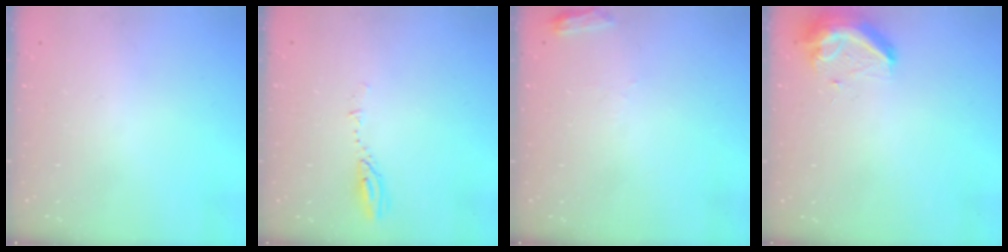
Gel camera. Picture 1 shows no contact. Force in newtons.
{"total": 3.5, "press": 3.4, "slide": 0.3}
{"total": 4.2, "press": 4.2, "slide": 0.5}
{"total": 9.2, "press": 9.2, "slide": 0.3}